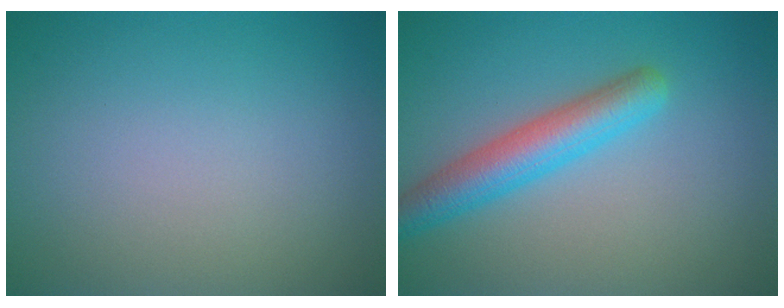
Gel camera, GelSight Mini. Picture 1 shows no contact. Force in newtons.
{"total": 4.5, "press": 4.5, "slide": 0.2}